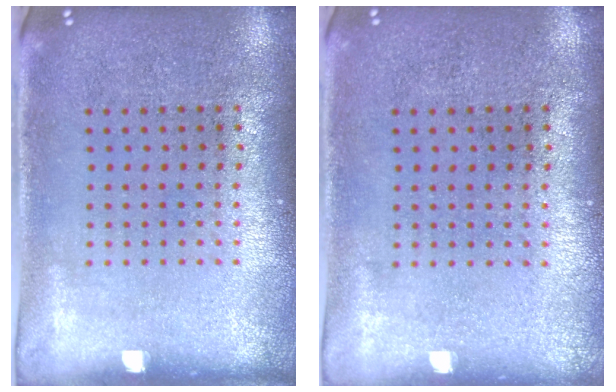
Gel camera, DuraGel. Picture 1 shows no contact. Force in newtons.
{"total": 0.0}